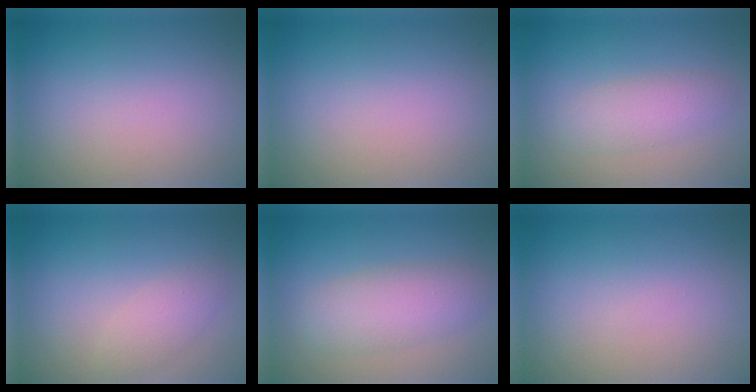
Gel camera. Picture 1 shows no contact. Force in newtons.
{"total": 0.0}
{"total": 2.5, "press": 2.5, "slide": 0.1}
{"total": 1.9, "press": 1.9, "slide": 0.0}
{"total": 4.0, "press": 4.0, "slide": 0.3}
{"total": 0.0}